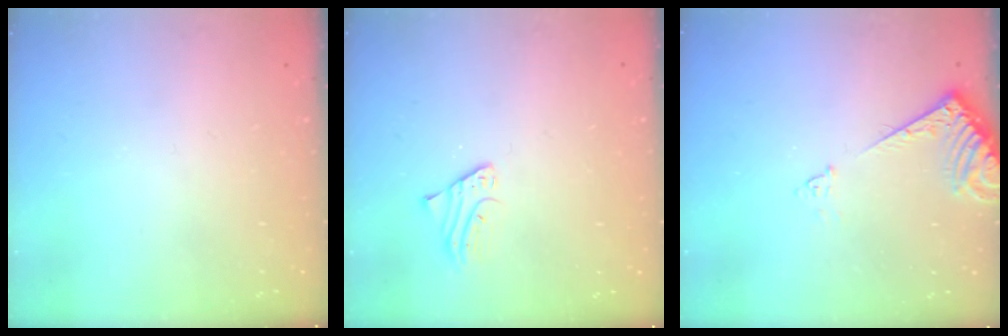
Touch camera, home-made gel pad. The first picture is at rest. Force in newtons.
{"total": 2.6, "press": 2.6, "slide": 0.2}
{"total": 7.3, "press": 7.2, "slide": 0.3}